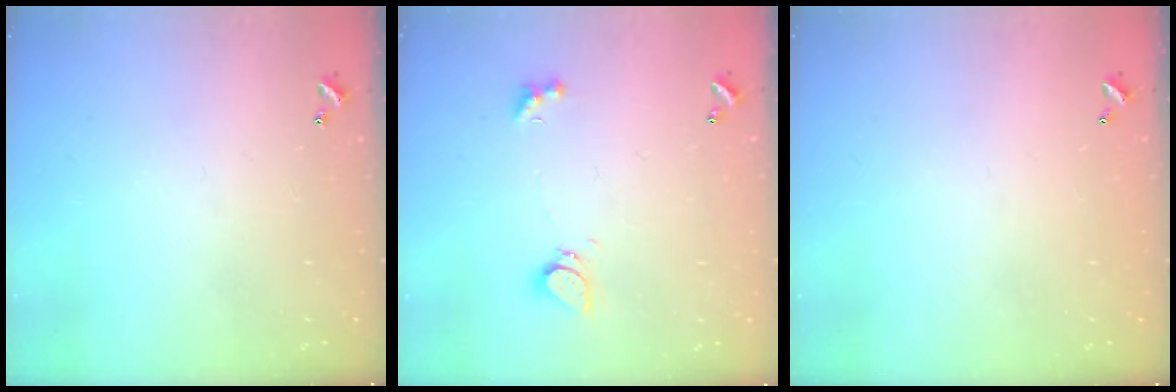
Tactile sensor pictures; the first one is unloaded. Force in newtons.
{"total": 2.1, "press": 2.0, "slide": 0.6}
{"total": 2.9, "press": 2.9, "slide": 0.1}